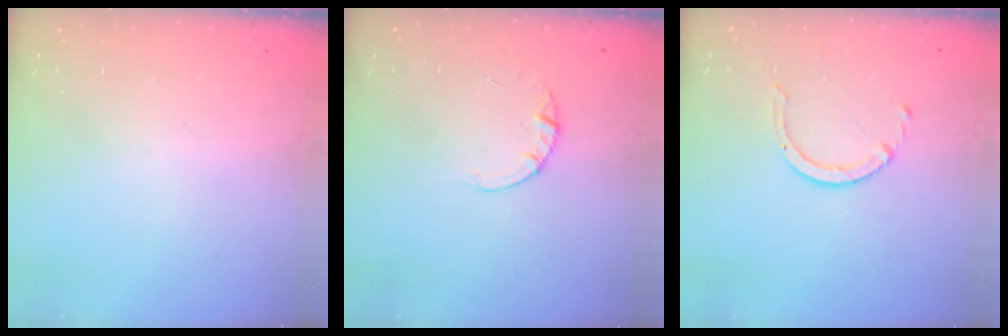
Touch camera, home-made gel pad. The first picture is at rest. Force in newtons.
{"total": 1.4, "press": 1.4, "slide": 0.2}
{"total": 2.5, "press": 2.5, "slide": 0.2}